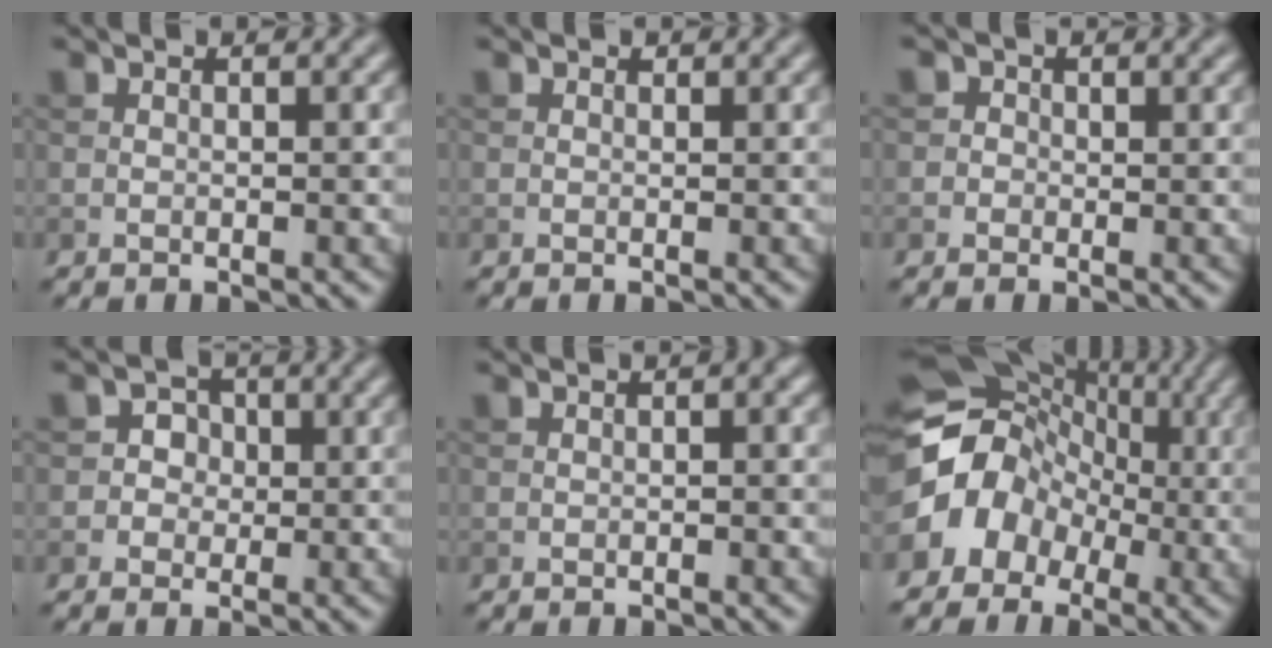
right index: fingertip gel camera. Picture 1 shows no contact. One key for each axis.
{"total": 0.0}
{"total": 1.8, "fx": 0.4, "fy": 1.7, "fz": 0.4, "tx": 0.013, "ty": 0.000, "tz": -0.006}
{"total": 2.5, "fx": 0.1, "fy": 2.4, "fz": 0.6, "tx": 0.012, "ty": 0.003, "tz": -0.007}
{"total": 0.9, "fx": 0.0, "fy": 0.3, "fz": 0.9, "tx": -0.012, "ty": 0.003, "tz": 0.002}
{"total": 10.5, "fx": -1.1, "fy": 9.1, "fz": 5.2, "tx": -0.076, "ty": 0.000, "tz": -0.041}